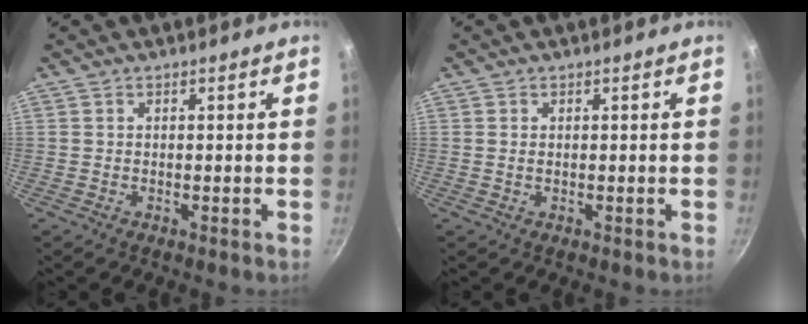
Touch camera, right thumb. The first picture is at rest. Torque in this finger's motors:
{"motor_torque": [-0.43, 0.19, -0.19, 0.04, -0.07]}